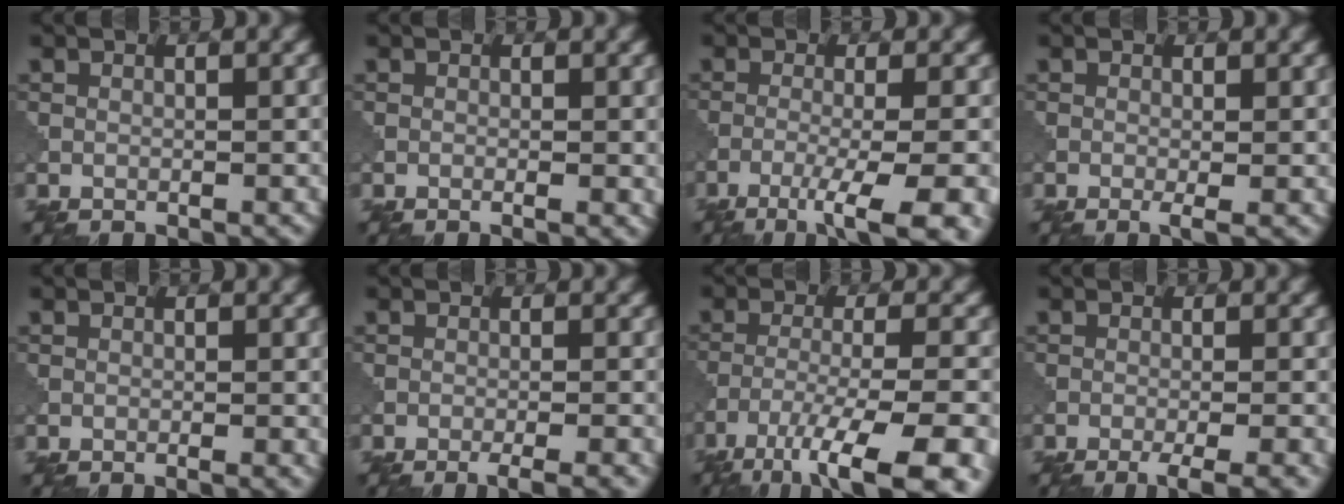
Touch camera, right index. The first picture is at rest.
{"total": 1.1, "force": [-0.2, 0.2, 1.0], "torque": [-0.017, -0.004, -0.006]}
{"total": 8.0, "force": [-4.5, 1.7, 6.4], "torque": [-0.087, -0.004, -0.071]}
{"total": 1.5, "force": [-0.4, 0.2, 1.5], "torque": [-0.025, -0.009, -0.006]}
{"total": 0.7, "force": [-0.3, 0.1, 0.6], "torque": [-0.006, -0.002, -0.009]}
{"total": 3.3, "force": [-1.8, 0.7, 2.6], "torque": [-0.026, 0.004, -0.031]}
{"total": 11.4, "force": [-8.0, 2.6, 7.8], "torque": [-0.126, -0.021, -0.121]}
{"total": 4.3, "force": [-2.3, 1.0, 3.5], "torque": [-0.042, -0.001, -0.036]}